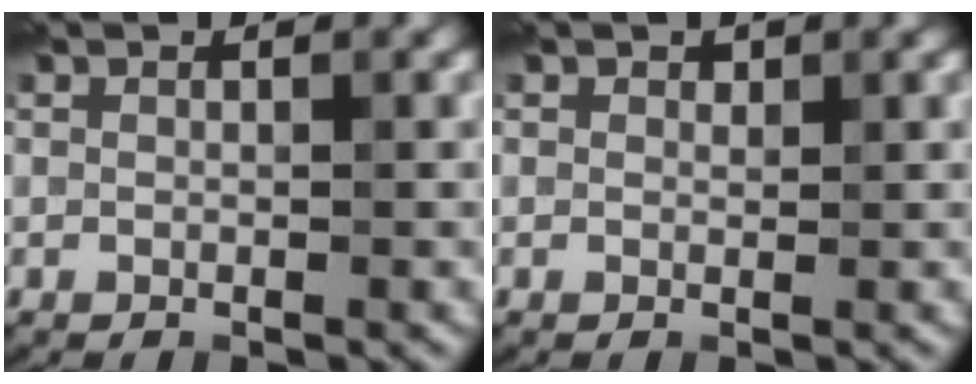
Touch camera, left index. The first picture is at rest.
{"total": 0.0}